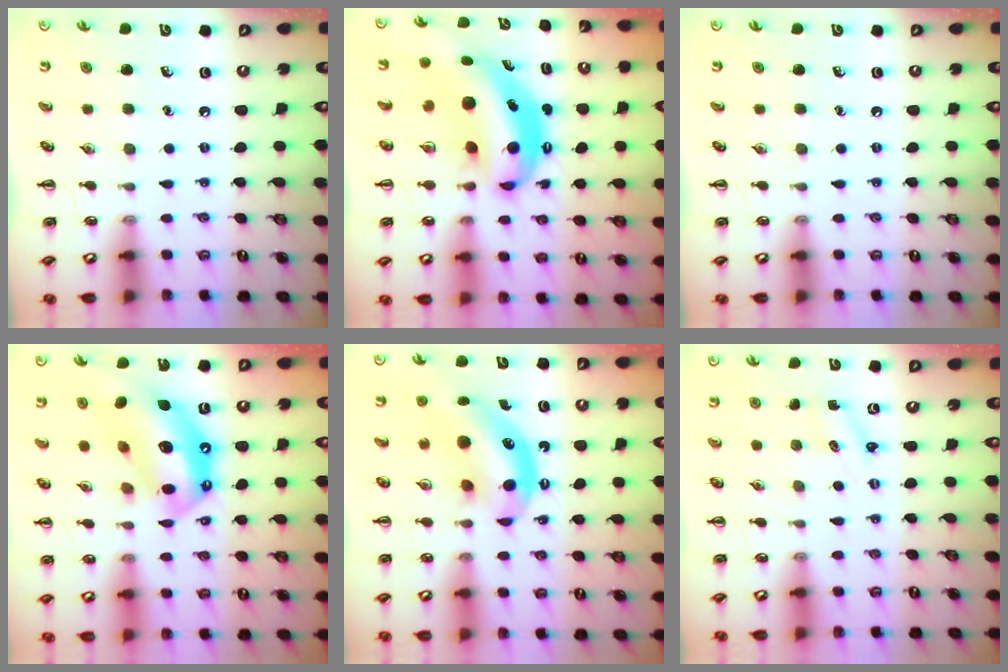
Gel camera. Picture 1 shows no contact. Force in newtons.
{"total": 9.2, "press": 8.9, "slide": 2.3}
{"total": 0.0}
{"total": 16.9, "press": 16.2, "slide": 4.7}
{"total": 10.7, "press": 10.4, "slide": 2.6}
{"total": 1.3, "press": 1.2, "slide": 0.3}